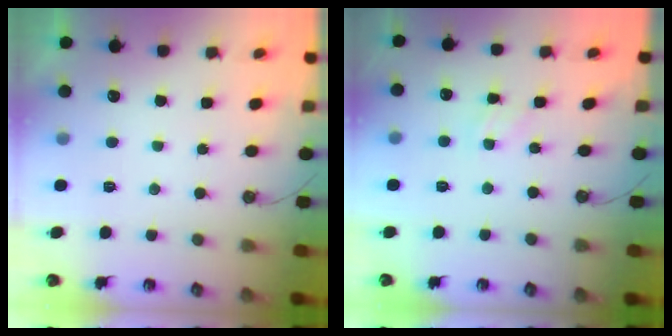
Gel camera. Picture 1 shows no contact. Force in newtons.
{"total": 1.7, "press": 1.7, "slide": 0.3}